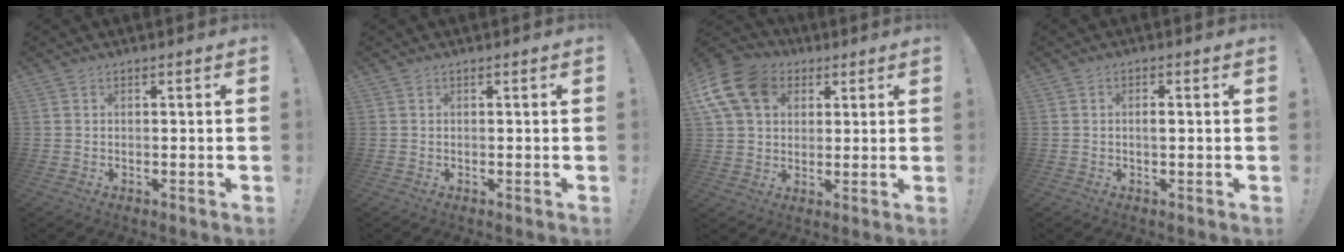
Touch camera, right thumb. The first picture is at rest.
{"total": 0.0}
{"total": 15.5, "force": [5.8, 11.6, 8.5], "torque": [-0.163, -0.018, 0.112]}
{"total": 1.3, "force": [-0.1, 0.4, 1.2], "torque": [-0.018, 0.001, -0.004]}